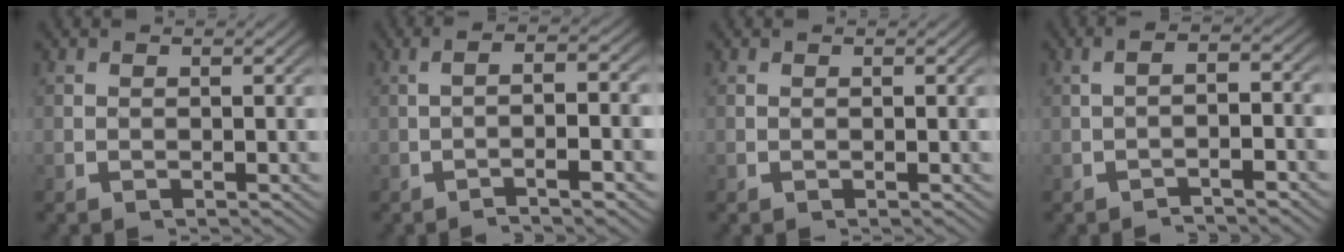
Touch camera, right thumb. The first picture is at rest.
{"total": 4.8, "force": [-0.9, 1.2, 4.6], "torque": [-0.066, 0.017, -0.021]}
{"total": 0.0}
{"total": 2.6, "force": [-1.3, 0.8, 2.1], "torque": [-0.032, 0.007, -0.025]}